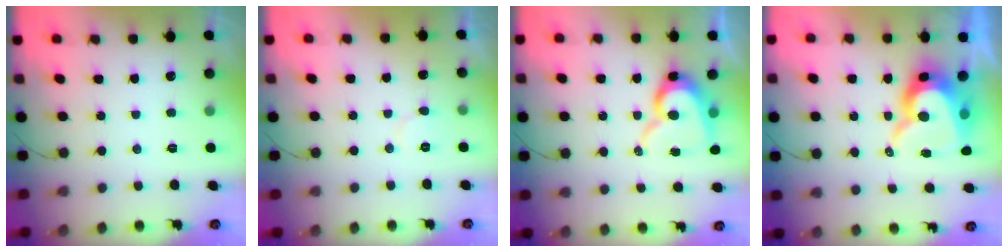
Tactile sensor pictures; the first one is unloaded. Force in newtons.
{"total": 3.9, "press": 3.9, "slide": 0.3}
{"total": 12.4, "press": 12.4, "slide": 1.4}
{"total": 14.5, "press": 14.4, "slide": 0.9}